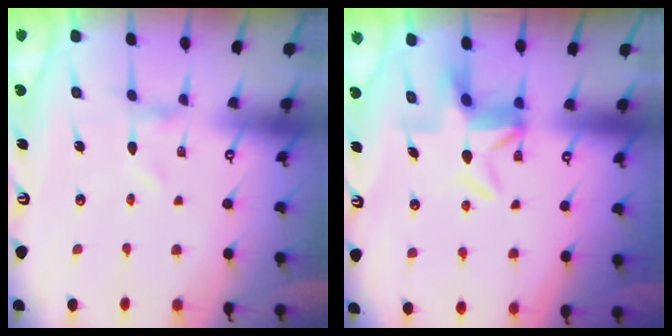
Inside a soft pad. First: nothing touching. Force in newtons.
{"total": 5.8, "press": 5.6, "slide": 1.7}